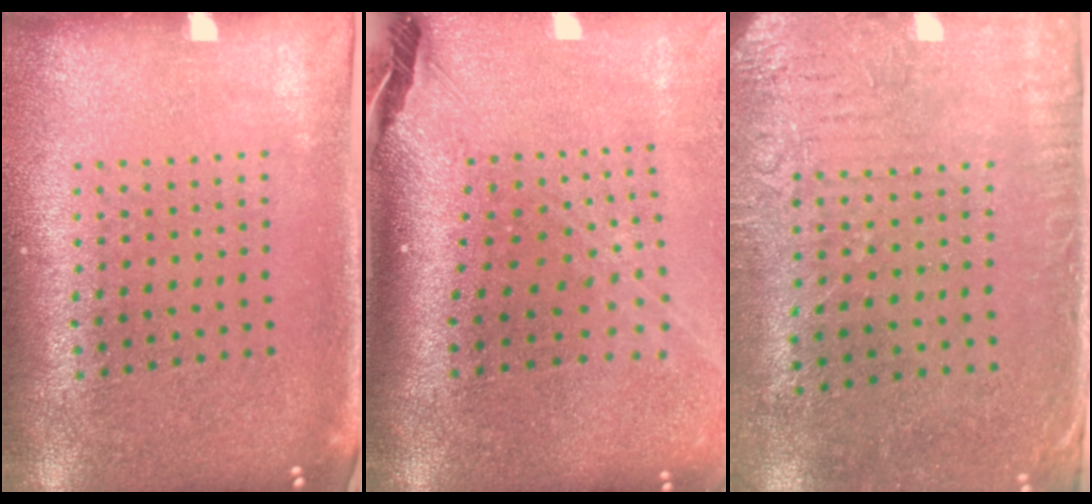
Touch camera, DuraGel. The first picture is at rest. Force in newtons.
{"total": 2.8, "press": 2.1, "slide": 1.9}
{"total": 3.2, "press": 2.5, "slide": 2.0}